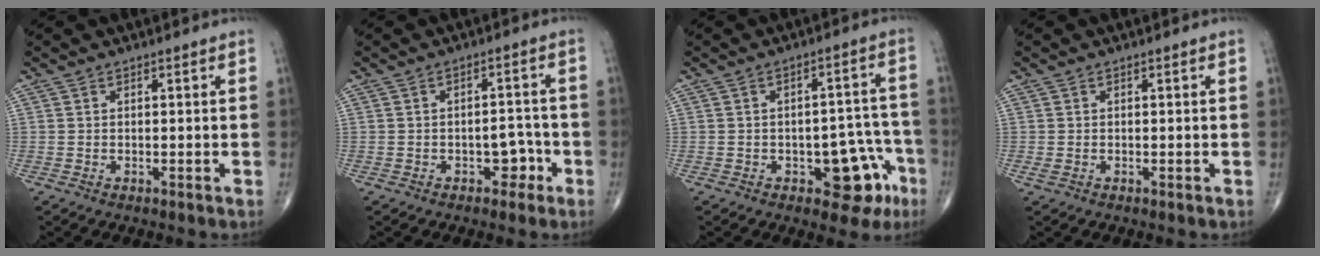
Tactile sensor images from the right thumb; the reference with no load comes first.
{"total": 4.2, "force": [-2.0, 2.7, 2.6], "torque": [-0.011, 0.025, -0.028]}
{"total": 10.2, "force": [-4.4, 5.5, 7.4], "torque": [-0.045, 0.037, -0.048]}
{"total": 0.9, "force": [-0.3, 0.5, 0.7], "torque": [-0.020, 0.001, -0.003]}